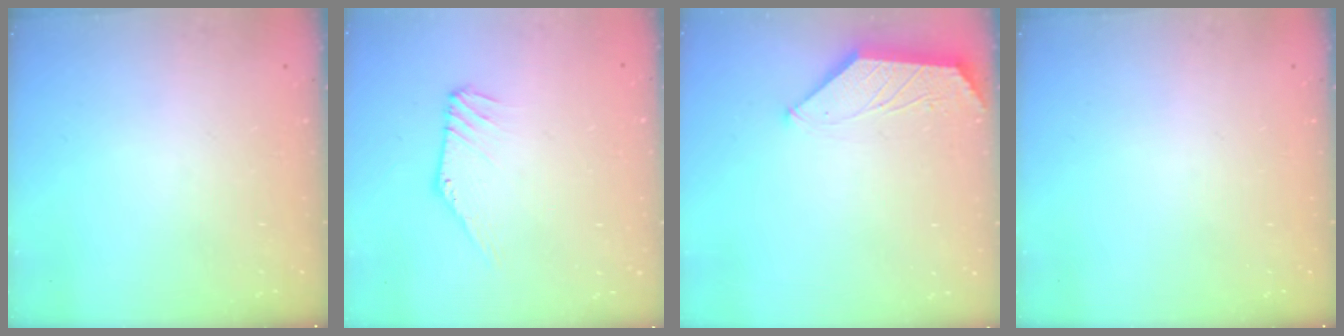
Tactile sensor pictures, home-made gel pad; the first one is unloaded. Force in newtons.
{"total": 3.6, "press": 3.6, "slide": 0.1}
{"total": 1.6, "press": 1.6, "slide": 0.3}
{"total": 0.0}